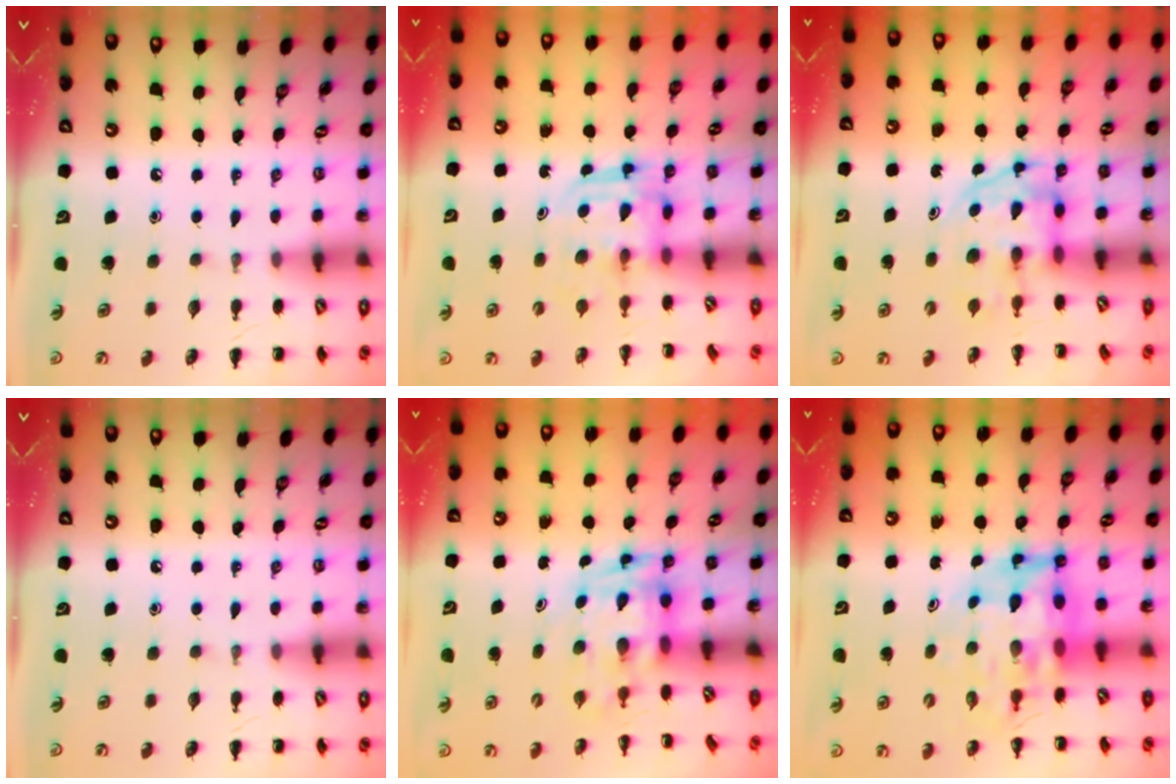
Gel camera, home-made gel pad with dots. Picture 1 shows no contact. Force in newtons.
{"total": 3.0, "press": 3.0, "slide": 0.2}
{"total": 3.5, "press": 3.5, "slide": 0.5}
{"total": 0.0}
{"total": 3.6, "press": 3.5, "slide": 0.7}
{"total": 8.5, "press": 8.0, "slide": 2.9}